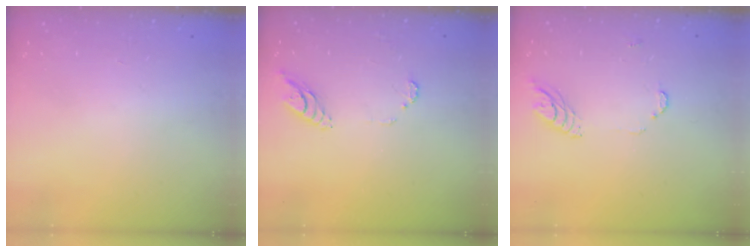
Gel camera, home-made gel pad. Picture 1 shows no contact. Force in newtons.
{"total": 8.9, "press": 8.8, "slide": 0.8}
{"total": 7.5, "press": 7.5, "slide": 0.7}